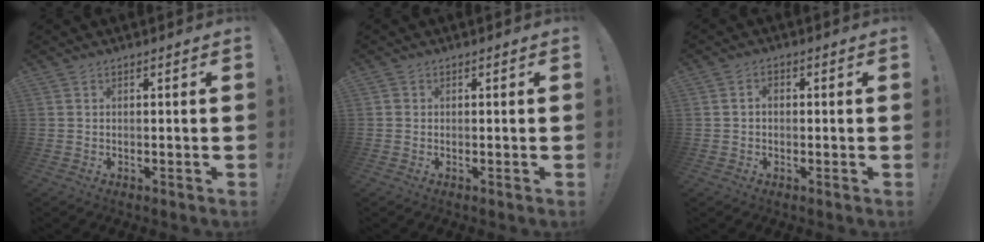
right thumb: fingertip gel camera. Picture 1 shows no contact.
{"total": 0.7, "force": [0.0, 0.7, 0.0], "torque": [-0.004, 0.004, 0.002]}
{"total": 2.1, "force": [-0.5, 1.5, 1.4], "torque": [-0.019, 0.006, -0.011]}